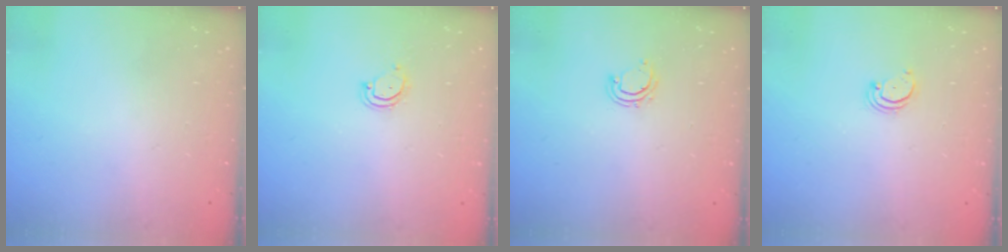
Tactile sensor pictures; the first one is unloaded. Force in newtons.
{"total": 3.8, "press": 3.8, "slide": 0.4}
{"total": 4.1, "press": 4.1, "slide": 0.3}
{"total": 2.2, "press": 2.2, "slide": 0.2}